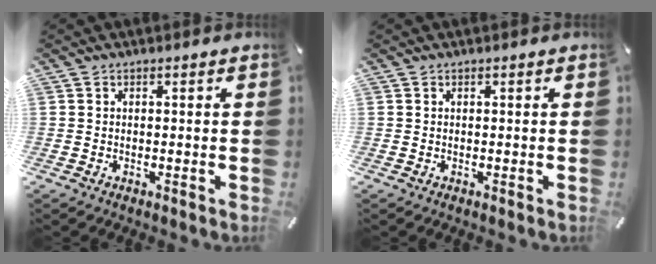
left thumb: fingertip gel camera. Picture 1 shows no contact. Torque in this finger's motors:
{"motor_torque": [-0.02, 0.00, 0.00, 0.07, 0.00]}